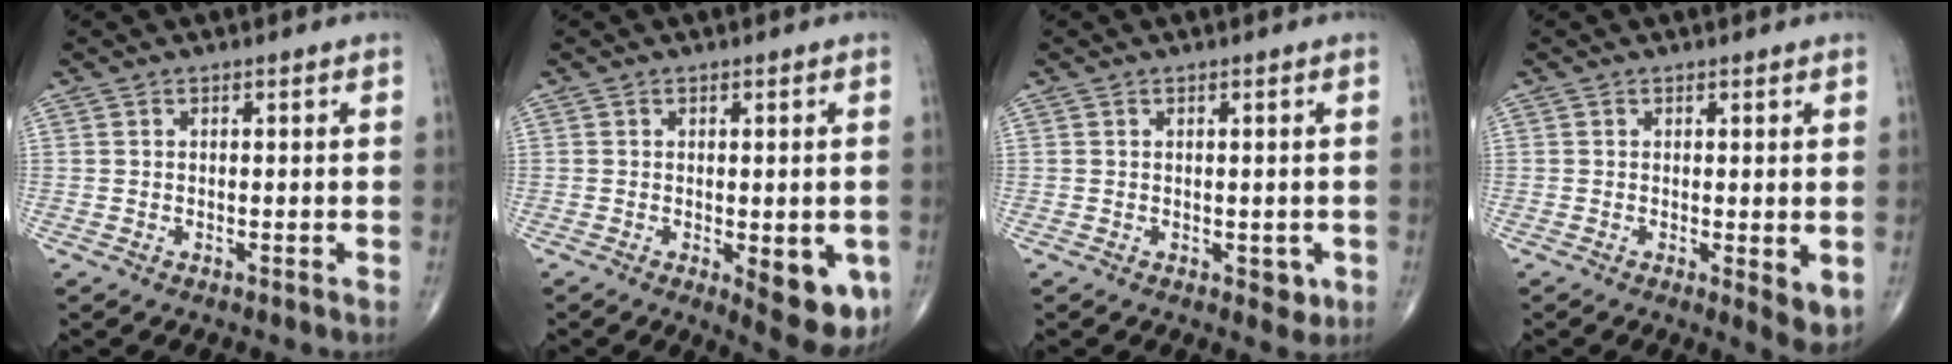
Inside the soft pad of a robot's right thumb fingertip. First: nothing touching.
{"total": 9.8, "force": [-2.7, 4.0, 8.5], "torque": [-0.086, -0.015, -0.026]}
{"total": 2.4, "force": [-0.5, 1.6, 1.8], "torque": [-0.006, -0.001, -0.003]}
{"total": 4.4, "force": [-0.4, 1.5, 4.1], "torque": [-0.057, -0.015, -0.006]}